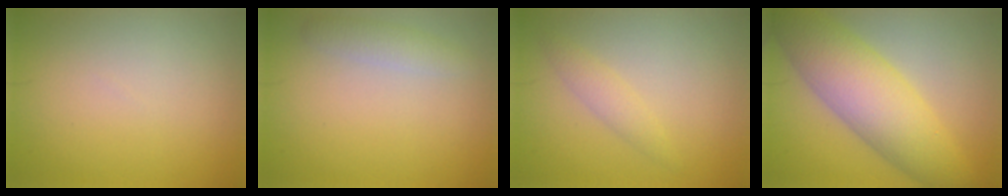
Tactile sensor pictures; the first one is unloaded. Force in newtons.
{"total": 1.7, "press": 1.7, "slide": 0.0}
{"total": 1.5, "press": 1.5, "slide": 0.1}
{"total": 8.4, "press": 8.4, "slide": 0.3}